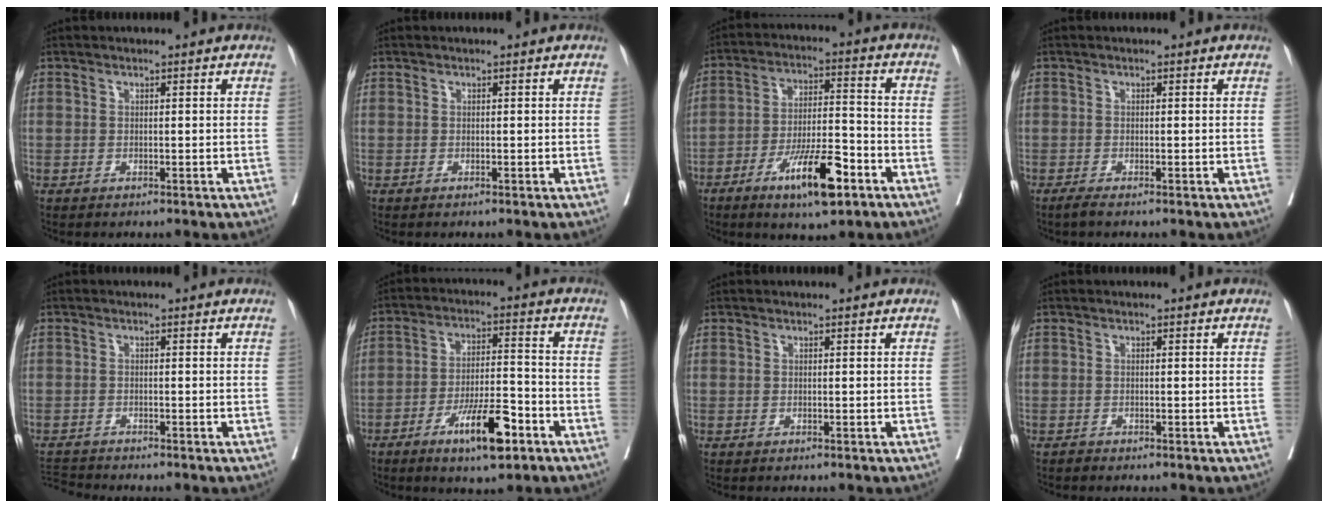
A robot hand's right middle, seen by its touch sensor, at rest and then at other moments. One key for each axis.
{"total": 0.0}
{"total": 11.6, "fx": -6.4, "fy": 2.5, "fz": 9.3, "tx": -0.161, "ty": -0.004, "tz": -0.105}
{"total": 1.0, "fx": -0.8, "fy": -0.2, "fz": 0.6, "tx": -0.023, "ty": -0.008, "tz": -0.018}
{"total": 2.6, "fx": -2.6, "fy": -0.6, "fz": -0.3, "tx": 0.005, "ty": -0.016, "tz": -0.047}
{"total": 10.1, "fx": -5.6, "fy": 2.1, "fz": 8.1, "tx": -0.138, "ty": -0.003, "tz": -0.093}
{"total": 0.0}
{"total": 0.0}